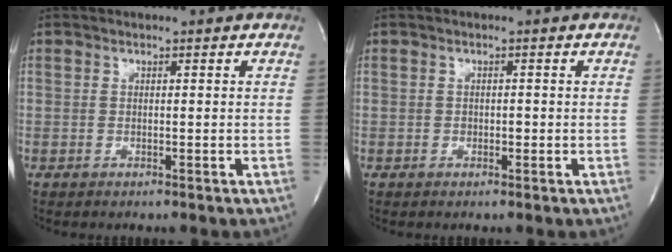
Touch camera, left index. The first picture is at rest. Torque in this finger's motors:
{"motor_torque": [0.09, -0.08, 0.00, 0.00]}